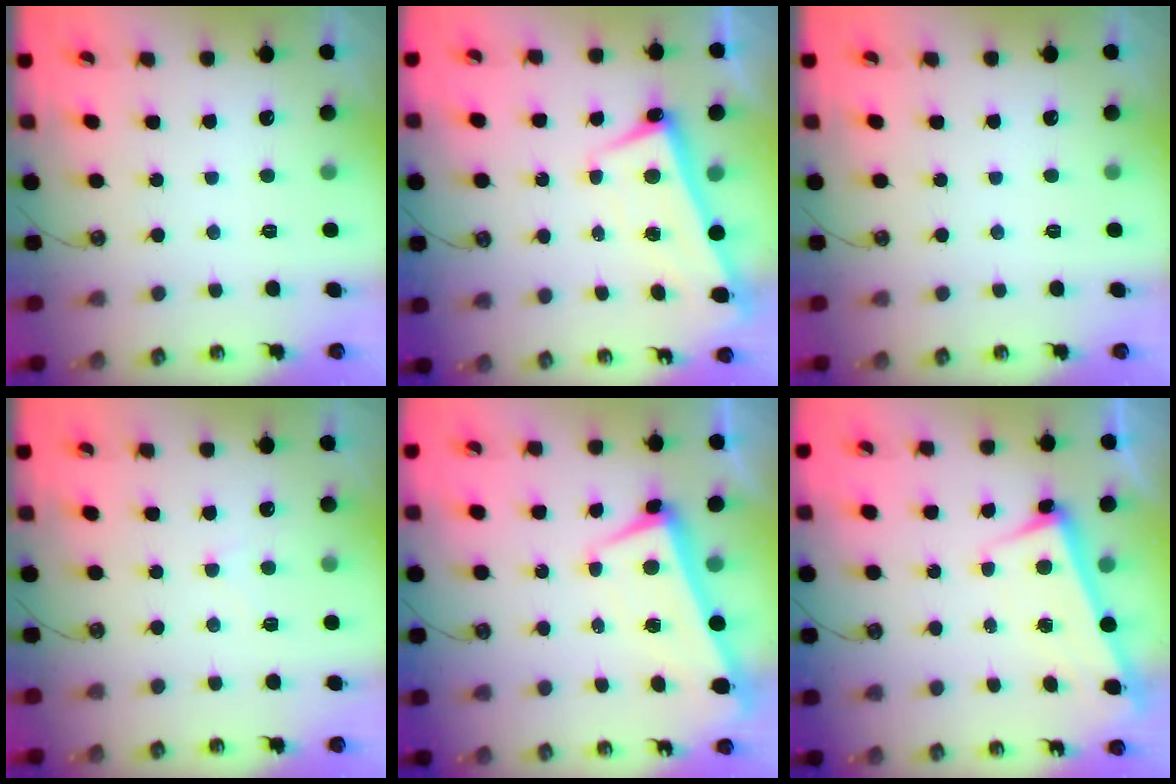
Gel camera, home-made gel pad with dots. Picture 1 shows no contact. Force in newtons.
{"total": 2.6, "press": 2.5, "slide": 0.7}
{"total": 0.0}
{"total": 1.9, "press": 1.8, "slide": 0.3}
{"total": 2.4, "press": 2.3, "slide": 0.7}
{"total": 2.8, "press": 2.7, "slide": 0.7}